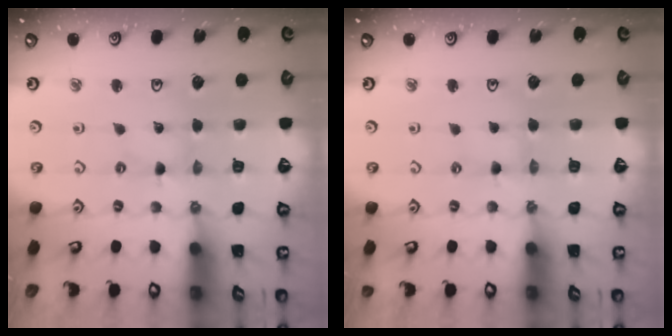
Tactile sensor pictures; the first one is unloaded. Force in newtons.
{"total": 1.2, "press": 1.2, "slide": 0.3}